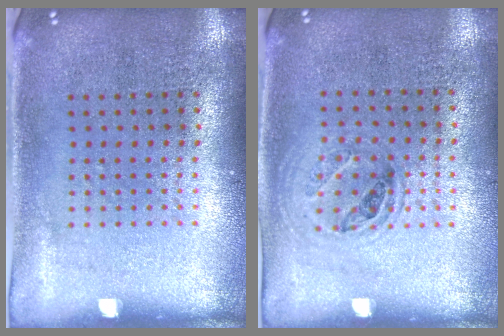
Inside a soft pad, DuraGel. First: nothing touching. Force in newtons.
{"total": 0.9, "press": 0.8, "slide": 0.4}